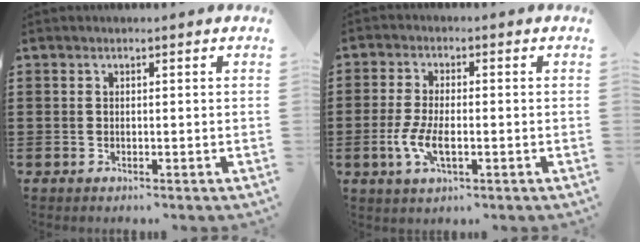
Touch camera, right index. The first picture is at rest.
{"total": 5.1, "force": [-1.6, 1.9, 4.4], "torque": [-0.103, -0.008, -0.036]}